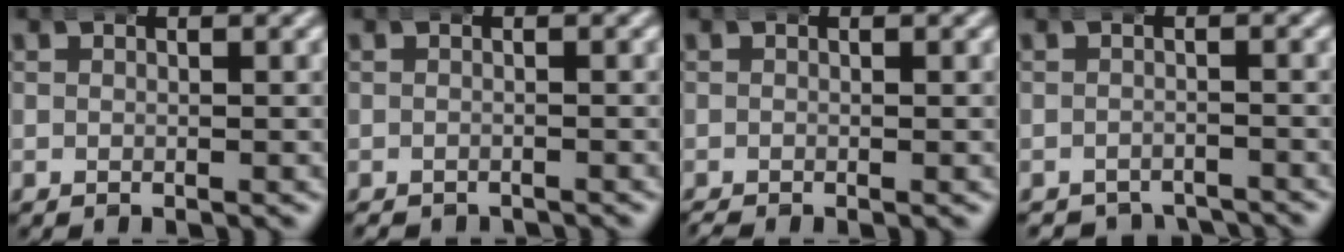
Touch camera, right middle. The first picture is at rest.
{"total": 1.1, "force": [-1.1, 0.1, -0.2], "torque": [0.000, -0.010, -0.012]}
{"total": 0.6, "force": [-0.6, 0.0, 0.1], "torque": [-0.004, -0.007, -0.006]}
{"total": 3.8, "force": [-3.8, 0.7, 0.0], "torque": [0.010, -0.015, -0.058]}